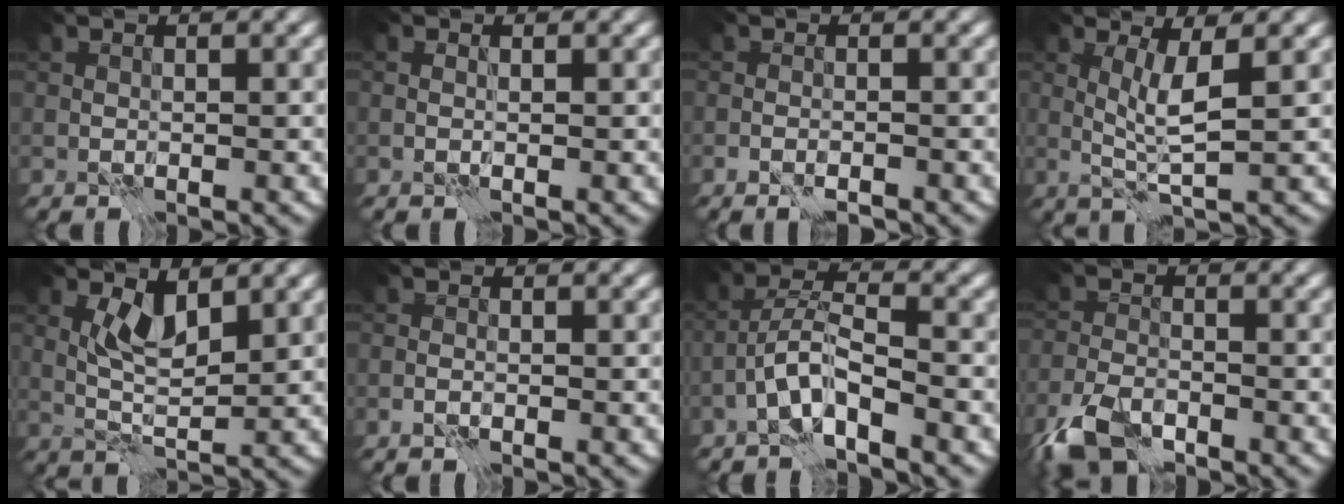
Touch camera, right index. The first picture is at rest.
{"total": 0.0}
{"total": 0.8, "force": [-0.5, -0.3, 0.6], "torque": [-0.008, 0.000, -0.009]}
{"total": 3.0, "force": [1.1, -0.5, 2.7], "torque": [-0.058, -0.002, 0.027]}
{"total": 3.1, "force": [1.4, 0.9, 2.6], "torque": [-0.051, 0.001, 0.027]}
{"total": 0.0}
{"total": 3.9, "force": [-2.4, 0.5, 3.0], "torque": [-0.055, 0.017, -0.054]}
{"total": 5.6, "force": [-4.1, 2.1, 3.1], "torque": [-0.067, -0.013, -0.092]}